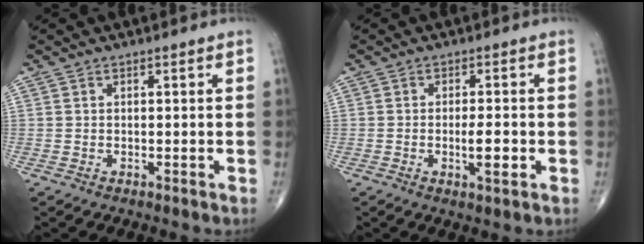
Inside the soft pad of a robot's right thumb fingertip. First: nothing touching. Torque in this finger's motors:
{"motor_torque": [0.43, 1.20, -0.07, -0.06, 0.17]}